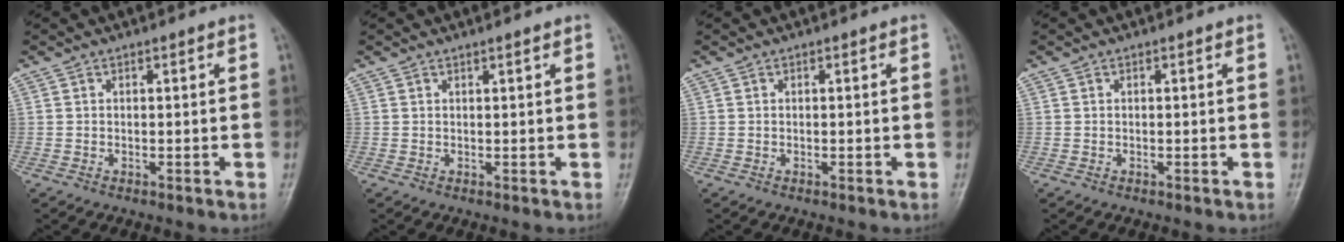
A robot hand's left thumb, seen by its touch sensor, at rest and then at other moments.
{"total": 0.7, "force": [0.6, 0.0, 0.4], "torque": [-0.010, -0.004, 0.011]}
{"total": 0.0}
{"total": 0.0}